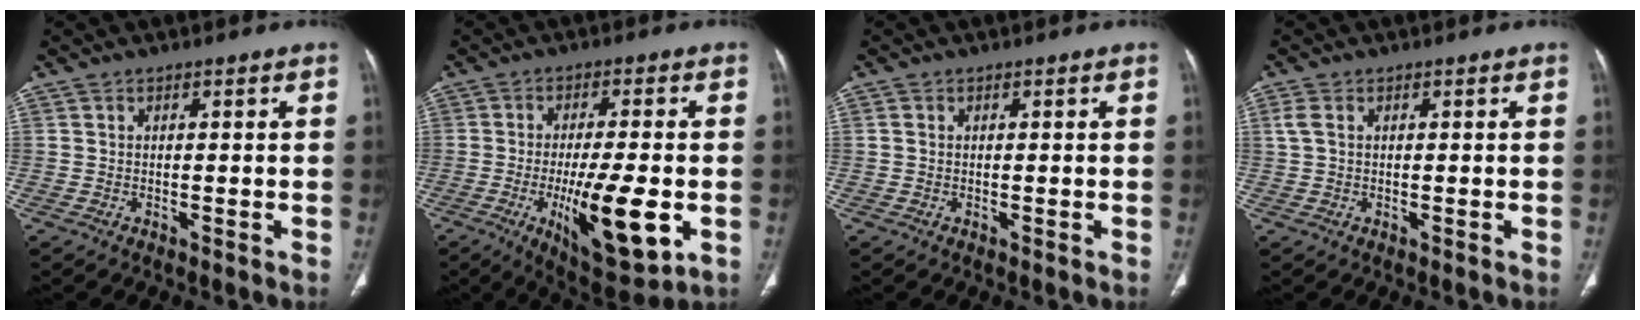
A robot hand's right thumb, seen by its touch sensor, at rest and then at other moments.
{"total": 15.7, "force": [-4.2, 4.5, 14.5], "torque": [-0.227, -0.013, -0.057]}
{"total": 0.6, "force": [0.1, 0.5, 0.3], "torque": [-0.004, 0.002, 0.003]}
{"total": 2.1, "force": [0.6, 1.4, 1.5], "torque": [-0.048, 0.012, 0.014]}